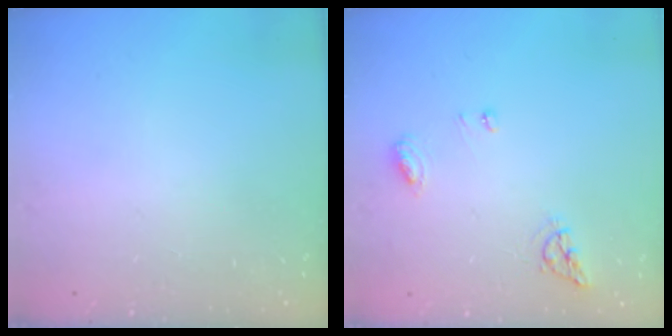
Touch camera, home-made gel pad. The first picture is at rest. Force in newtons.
{"total": 6.6, "press": 6.5, "slide": 0.6}